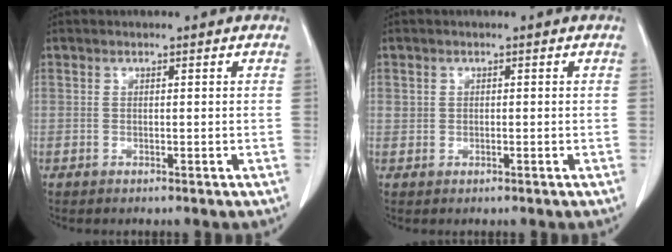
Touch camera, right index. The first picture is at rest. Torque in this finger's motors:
{"motor_torque": [-0.11, 0.12, -0.01, 0.00]}